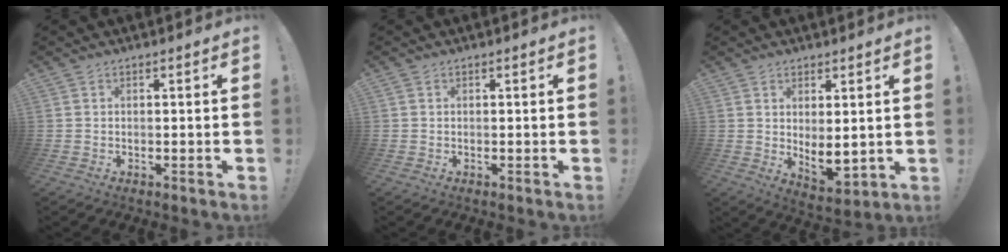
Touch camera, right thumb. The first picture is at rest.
{"total": 0.0}
{"total": 5.9, "force": [1.6, 2.6, 5.1], "torque": [-0.052, -0.034, 0.036]}